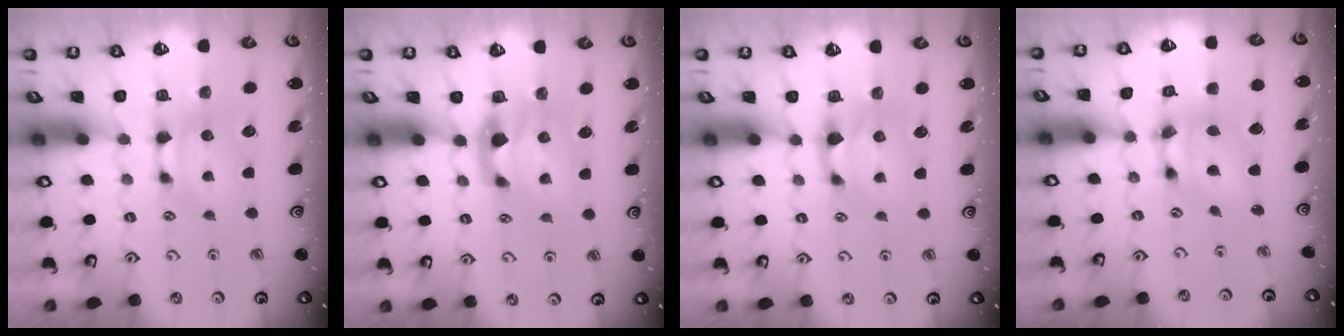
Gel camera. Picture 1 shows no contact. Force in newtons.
{"total": 2.9, "press": 2.5, "slide": 1.5}
{"total": 1.6, "press": 1.2, "slide": 1.0}
{"total": 6.3, "press": 6.0, "slide": 1.9}